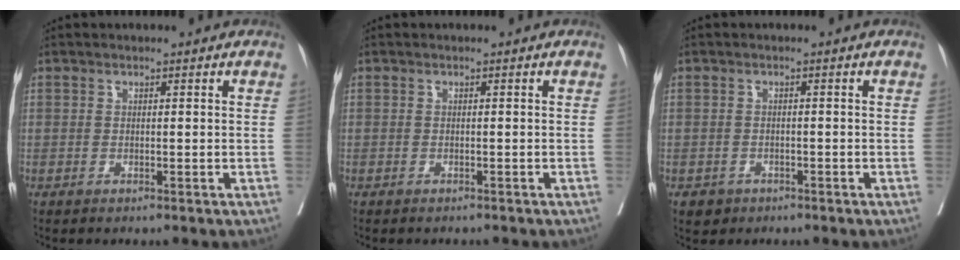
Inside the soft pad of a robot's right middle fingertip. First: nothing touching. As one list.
[{"total": 1.1, "force": [-1.0, 0.3, 0.2], "torque": [-0.012, -0.004, -0.013]}, {"total": 1.6, "force": [-0.7, 1.4, 0.1], "torque": [-0.007, 0.005, -0.008]}]